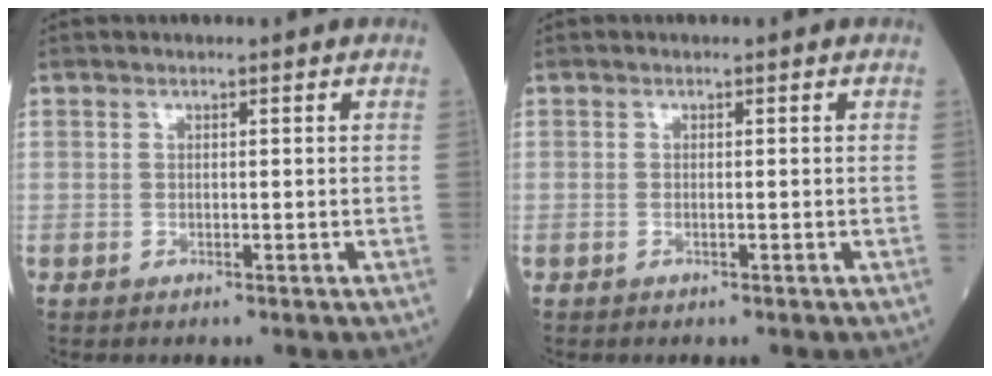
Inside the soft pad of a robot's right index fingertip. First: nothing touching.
{"total": 0.0}